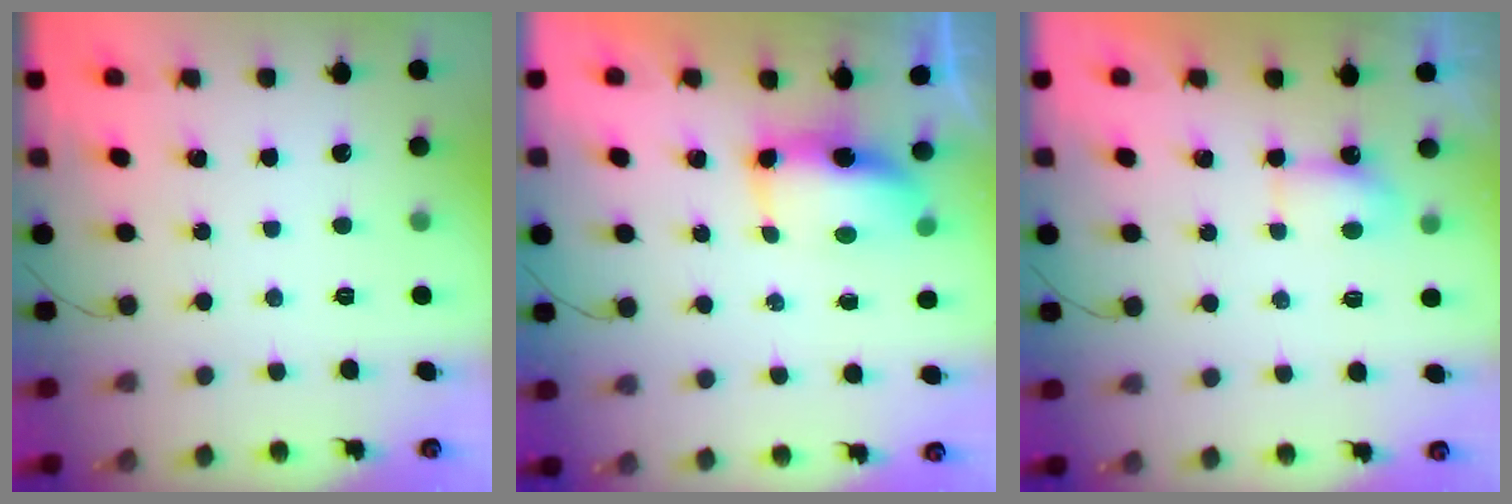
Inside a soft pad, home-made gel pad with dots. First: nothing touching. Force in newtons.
{"total": 7.4, "press": 7.4, "slide": 0.6}
{"total": 4.6, "press": 4.5, "slide": 0.9}